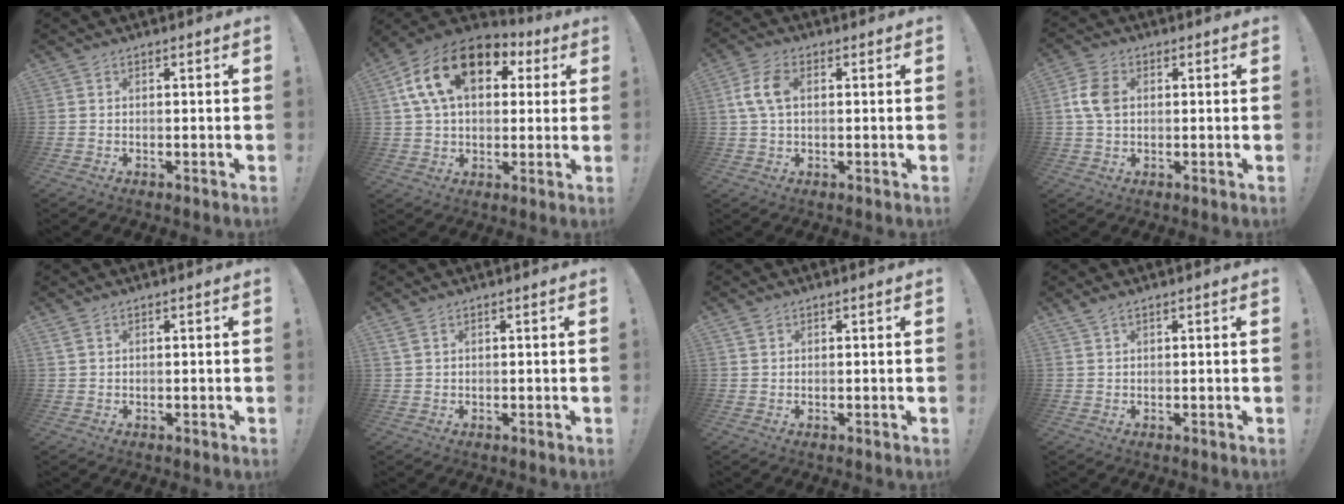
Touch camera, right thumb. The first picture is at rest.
{"total": 20.8, "force": [7.7, 13.2, 14.0], "torque": [-0.250, -0.013, 0.137]}
{"total": 7.7, "force": [1.3, 4.7, 6.0], "torque": [-0.122, 0.008, 0.027]}
{"total": 7.3, "force": [1.2, 5.0, 5.1], "torque": [-0.107, 0.005, 0.021]}
{"total": 1.9, "force": [1.0, 0.9, 1.3], "torque": [-0.034, 0.005, 0.022]}
{"total": 2.1, "force": [1.1, 1.0, 1.4], "torque": [-0.037, 0.005, 0.024]}
{"total": 1.5, "force": [1.0, 0.9, 0.5], "torque": [-0.011, 0.000, 0.020]}
{"total": 1.7, "force": [1.3, 0.4, 1.0], "torque": [-0.030, 0.002, 0.026]}